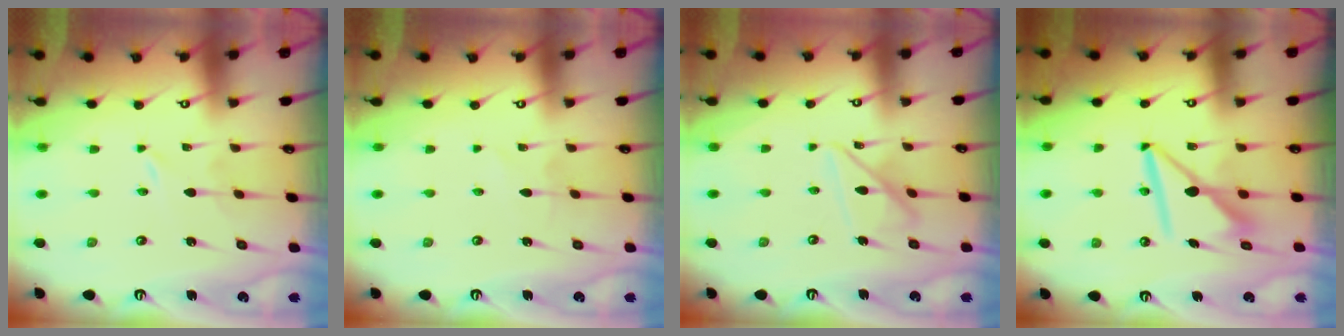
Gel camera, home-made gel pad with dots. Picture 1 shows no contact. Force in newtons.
{"total": 1.8, "press": 1.7, "slide": 0.2}
{"total": 12.1, "press": 12.1, "slide": 1.2}
{"total": 9.9, "press": 9.8, "slide": 1.1}